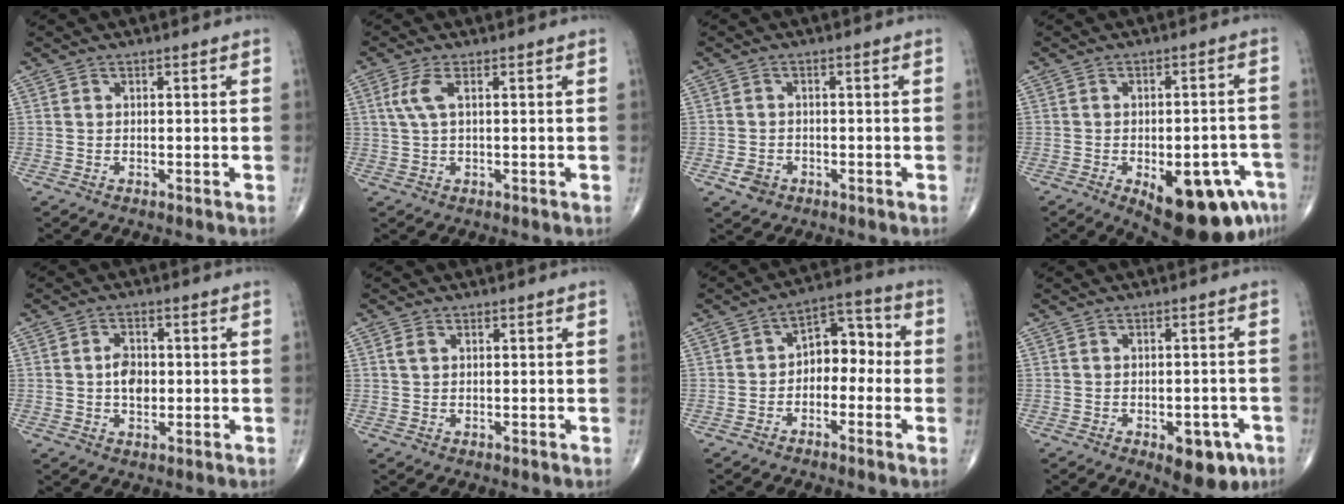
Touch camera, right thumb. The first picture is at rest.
{"total": 3.6, "force": [1.0, 1.1, 3.3], "torque": [-0.092, 0.010, 0.024]}
{"total": 2.8, "force": [-1.3, 2.2, 1.1], "torque": [-0.013, 0.007, -0.018]}
{"total": 17.3, "force": [-8.1, 7.3, 13.4], "torque": [-0.119, 0.027, -0.090]}
{"total": 4.6, "force": [-0.1, 3.1, 3.4], "torque": [-0.046, 0.004, -0.003]}
{"total": 1.4, "force": [0.5, 0.9, 0.9], "torque": [-0.021, 0.005, 0.011]}
{"total": 8.2, "force": [-1.3, 5.5, 5.8], "torque": [-0.053, 0.045, -0.037]}
{"total": 7.8, "force": [-3.8, 4.0, 5.6], "torque": [-0.046, 0.017, -0.040]}